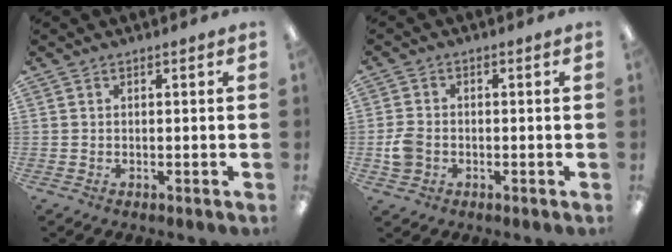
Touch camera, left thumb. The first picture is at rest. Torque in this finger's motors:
{"motor_torque": [-0.03, 0.04, -0.01, 0.01, 0.00]}